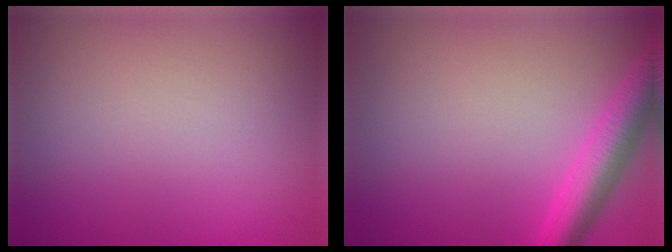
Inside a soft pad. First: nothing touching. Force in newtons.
{"total": 4.3, "press": 4.3, "slide": 0.2}